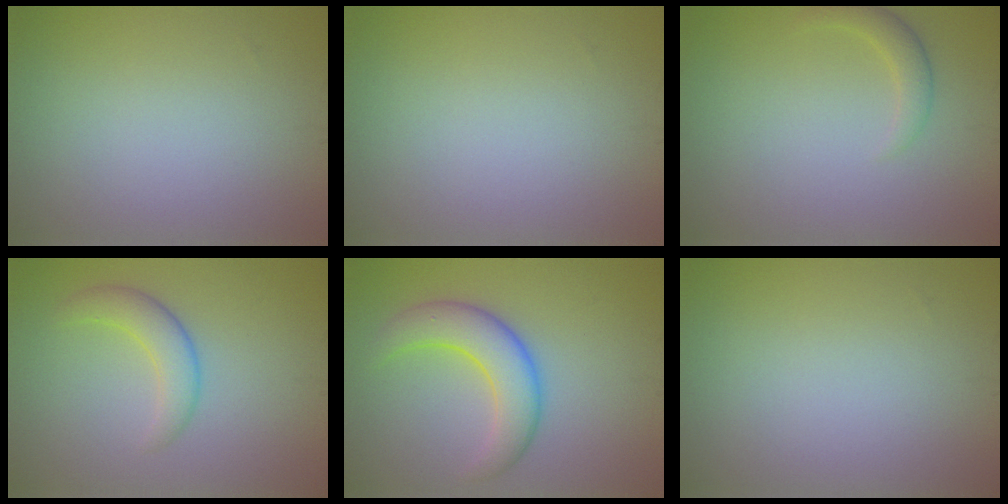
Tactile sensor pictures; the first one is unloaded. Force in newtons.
{"total": 0.0}
{"total": 1.5, "press": 1.5, "slide": 0.2}
{"total": 2.9, "press": 2.9, "slide": 0.1}
{"total": 5.0, "press": 5.0, "slide": 0.1}
{"total": 0.0}